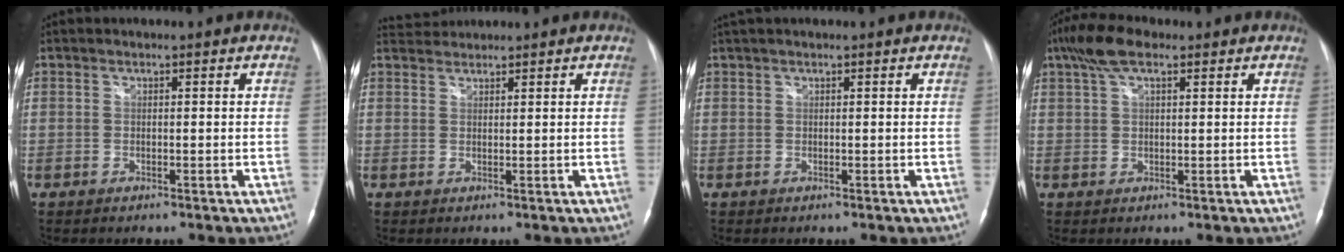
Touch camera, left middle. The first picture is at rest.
{"total": 2.5, "force": [2.4, -0.1, -0.4], "torque": [-0.004, 0.014, 0.053]}
{"total": 2.3, "force": [1.9, 0.1, 1.3], "torque": [-0.023, 0.032, 0.036]}
{"total": 6.0, "force": [3.7, 2.0, 4.3], "torque": [-0.095, 0.027, 0.068]}